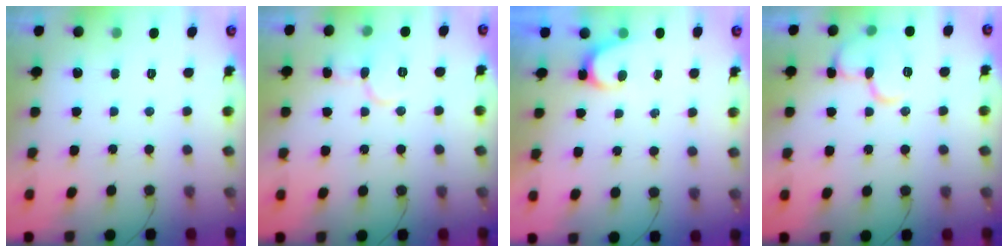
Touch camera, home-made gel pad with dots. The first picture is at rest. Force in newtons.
{"total": 8.6, "press": 8.5, "slide": 0.6}
{"total": 4.9, "press": 4.9, "slide": 0.3}
{"total": 11.7, "press": 11.7, "slide": 1.0}